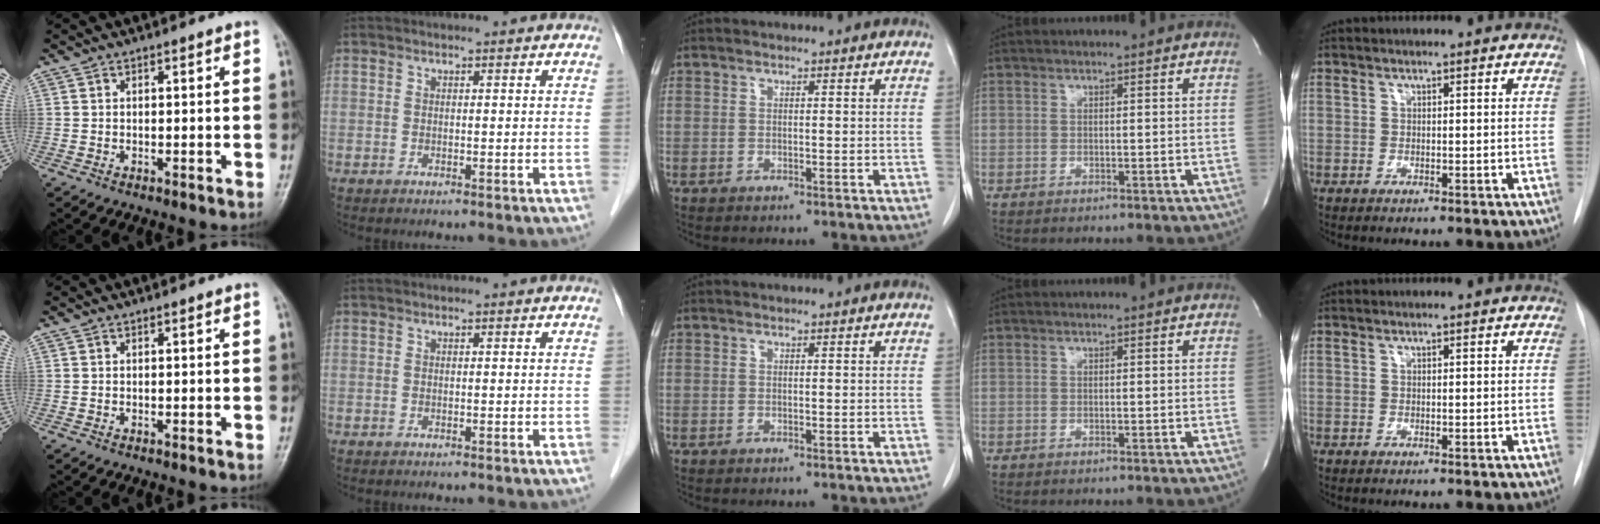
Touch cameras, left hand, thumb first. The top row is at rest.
{}